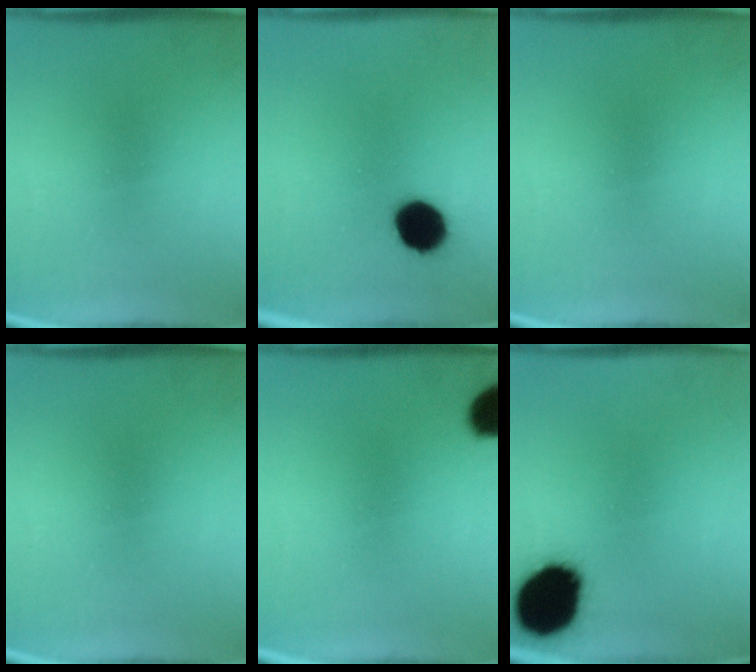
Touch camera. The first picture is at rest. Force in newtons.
{"total": 10.0}
{"total": 0.0}
{"total": 0.0}
{"total": 7.9}
{"total": 18.5}